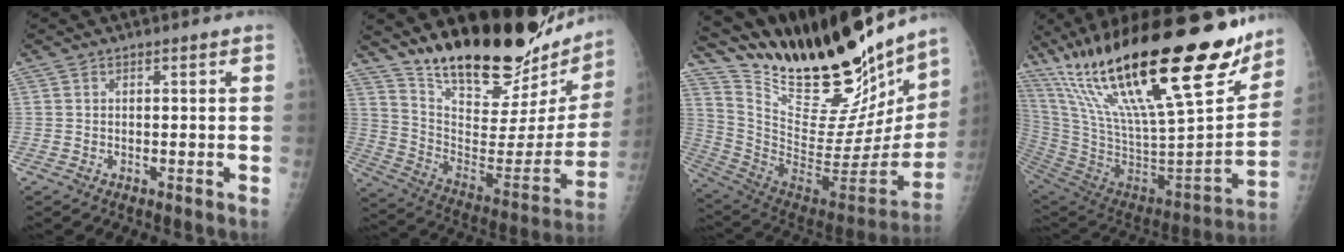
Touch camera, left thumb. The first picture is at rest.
{"total": 29.1, "force": [24.3, 8.4, 13.7], "torque": [-0.189, -0.146, 0.358]}
{"total": 34.3, "force": [27.2, 10.1, 18.3], "torque": [-0.268, -0.130, 0.416]}
{"total": 37.5, "force": [23.0, 10.0, 27.9], "torque": [-0.455, -0.066, 0.394]}